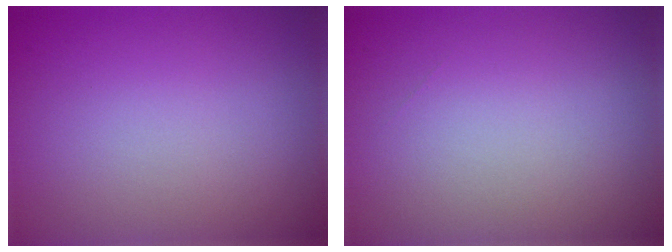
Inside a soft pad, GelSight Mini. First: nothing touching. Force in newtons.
{"total": 0.0}